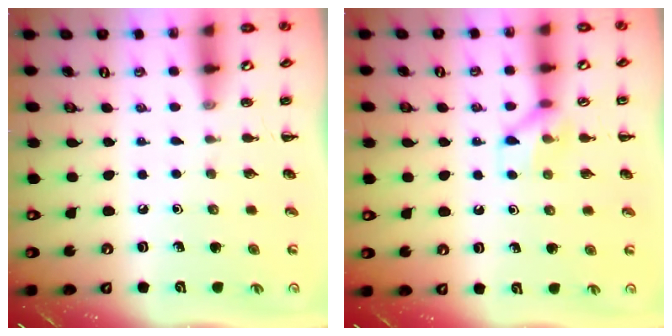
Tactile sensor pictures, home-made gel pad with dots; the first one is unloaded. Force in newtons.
{"total": 8.4, "press": 8.3, "slide": 0.5}